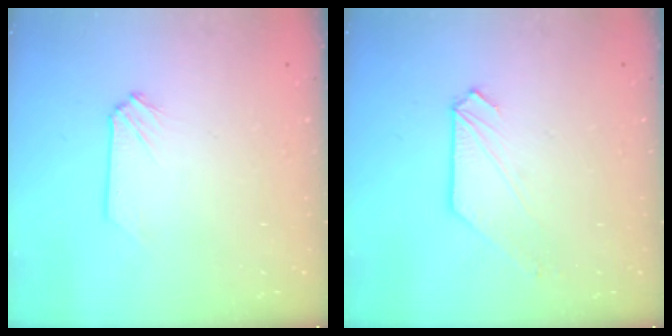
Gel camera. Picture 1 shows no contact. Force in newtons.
{"total": 1.1, "press": 1.1, "slide": 0.1}